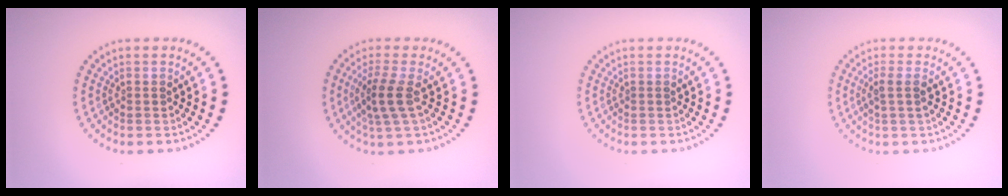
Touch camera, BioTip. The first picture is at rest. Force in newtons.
{"total": 2.8, "press": 2.4, "slide": 1.4}
{"total": 0.0}
{"total": 1.6, "press": 1.4, "slide": 0.9}